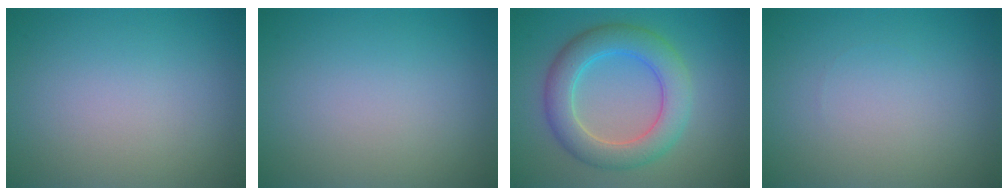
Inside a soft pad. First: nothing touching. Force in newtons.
{"total": 0.0}
{"total": 5.8, "press": 5.8, "slide": 0.3}
{"total": 0.0}